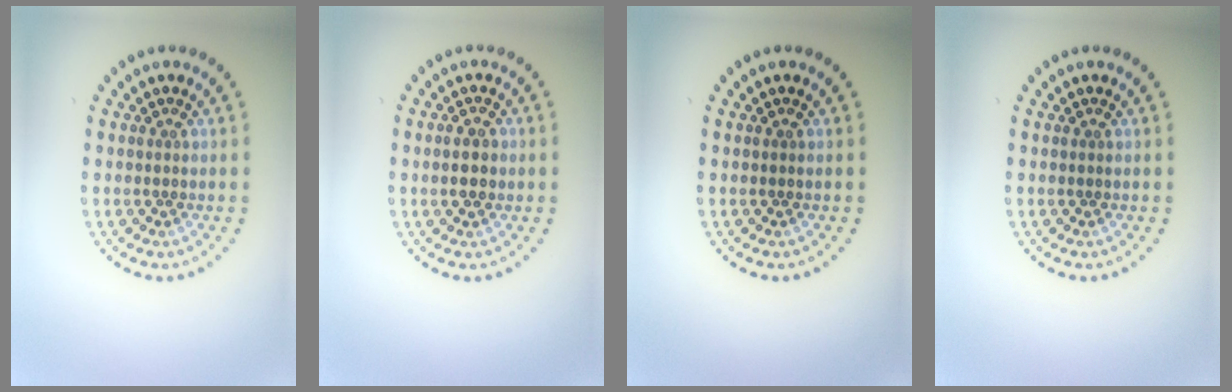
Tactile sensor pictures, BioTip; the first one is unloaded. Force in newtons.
{"total": 1.7, "press": 1.7, "slide": 0.1}
{"total": 0.0}
{"total": 0.0}